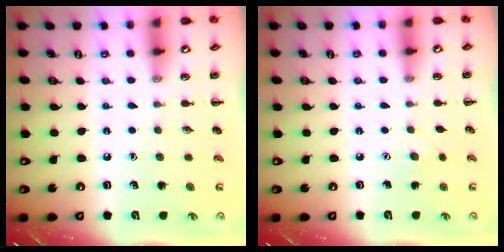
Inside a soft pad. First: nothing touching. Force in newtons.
{"total": 3.2, "press": 3.1, "slide": 0.7}